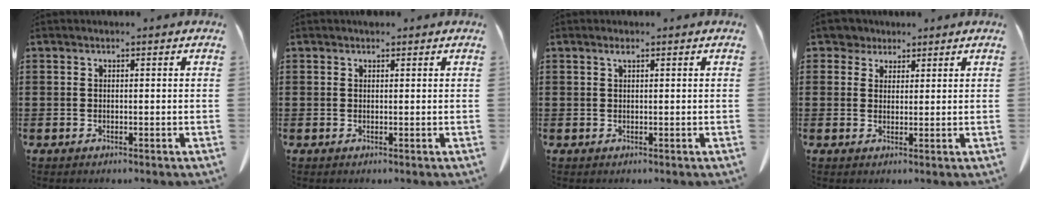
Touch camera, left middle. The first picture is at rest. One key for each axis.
{"total": 0.6, "fx": 0.4, "fy": 0.4, "fz": 0.2, "tx": -0.006, "ty": 0.001, "tz": 0.008}
{"total": 0.9, "fx": 0.4, "fy": 0.1, "fz": 0.8, "tx": -0.016, "ty": 0.002, "tz": 0.008}
{"total": 3.3, "fx": 2.5, "fy": 2.0, "fz": 0.6, "tx": -0.027, "ty": 0.008, "tz": 0.048}